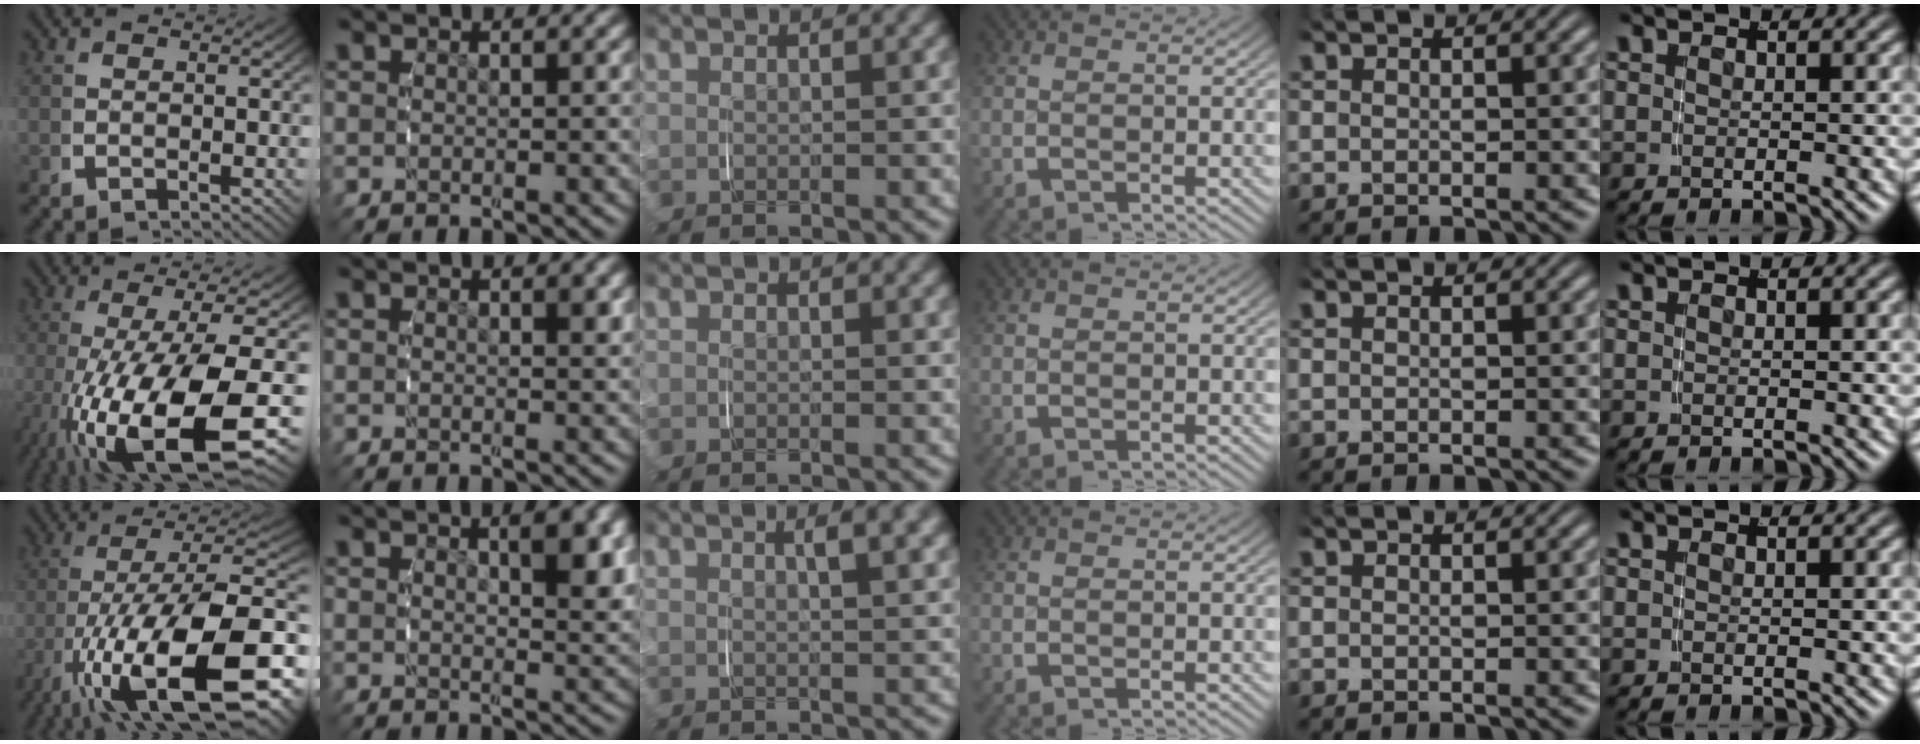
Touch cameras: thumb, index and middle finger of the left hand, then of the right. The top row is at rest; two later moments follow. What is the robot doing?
{"motion": "grasp_and_lifting", "object": "glasses case"}